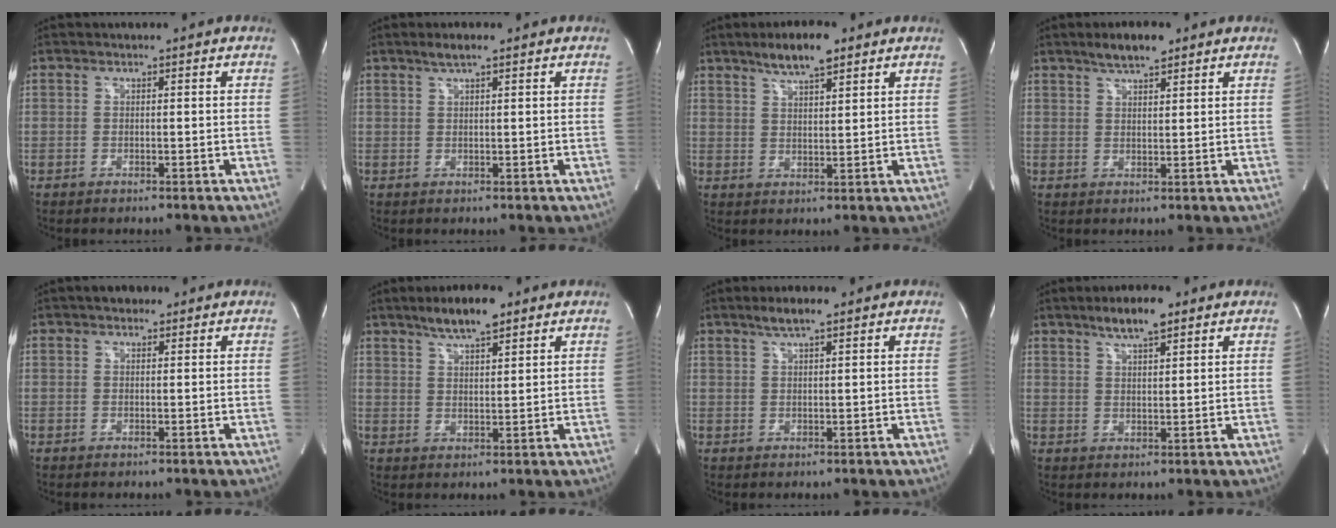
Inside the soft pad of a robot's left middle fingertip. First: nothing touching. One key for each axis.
{"total": 2.4, "fx": 1.7, "fy": 0.2, "fz": 1.6, "tx": -0.037, "ty": 0.006, "tz": 0.032}
{"total": 6.9, "fx": 4.9, "fy": 1.4, "fz": 4.7, "tx": -0.089, "ty": 0.008, "tz": 0.085}
{"total": 5.0, "fx": 3.7, "fy": 1.2, "fz": 3.2, "tx": -0.060, "ty": 0.010, "tz": 0.063}
{"total": 2.2, "fx": 1.5, "fy": 1.3, "fz": 0.9, "tx": -0.017, "ty": 0.014, "tz": 0.019}
{"total": 7.1, "fx": 5.1, "fy": 1.5, "fz": 4.7, "tx": -0.088, "ty": 0.008, "tz": 0.088}
{"total": 3.4, "fx": 2.4, "fy": 0.4, "fz": 2.4, "tx": -0.050, "ty": 0.007, "tz": 0.045}
{"total": 6.0, "fx": 4.1, "fy": 1.1, "fz": 4.1, "tx": -0.078, "ty": 0.007, "tz": 0.071}